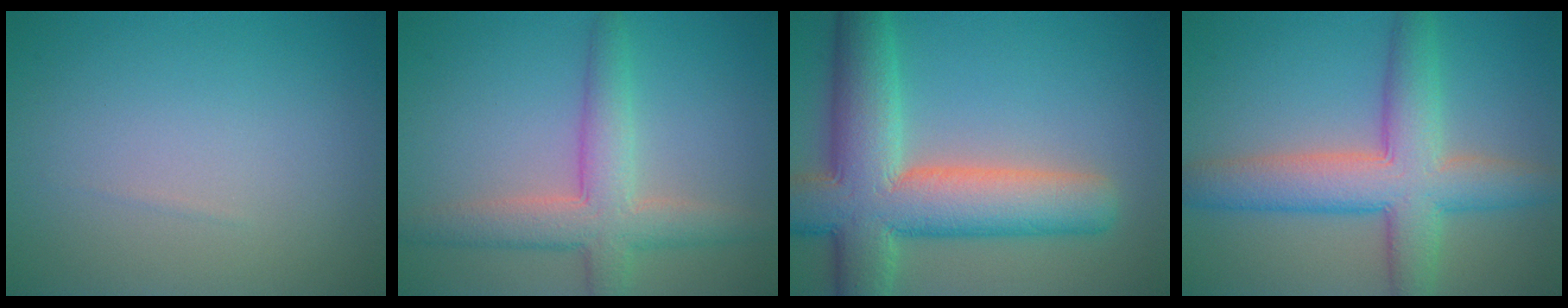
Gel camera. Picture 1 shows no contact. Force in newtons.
{"total": 5.2, "press": 5.2, "slide": 0.3}
{"total": 11.3, "press": 11.3, "slide": 0.9}
{"total": 7.6, "press": 7.6, "slide": 0.4}